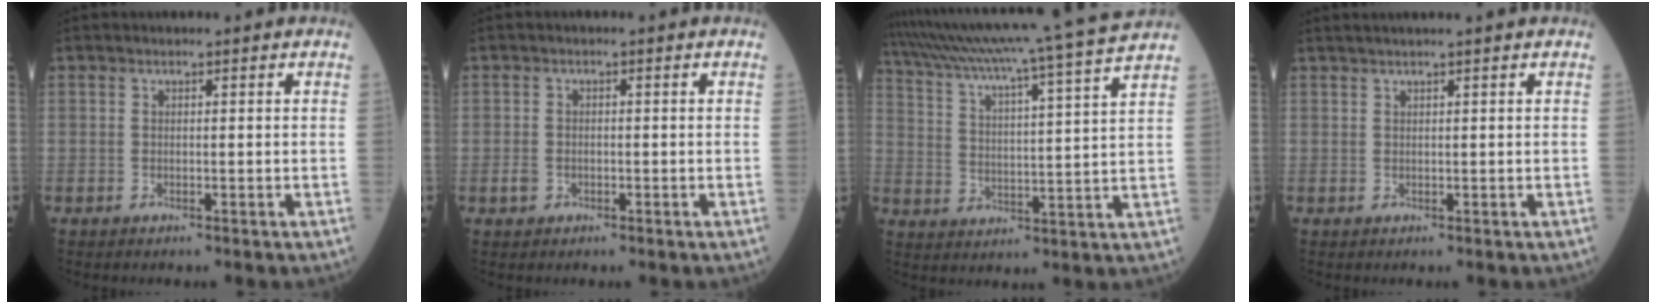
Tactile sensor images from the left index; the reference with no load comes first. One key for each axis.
{"total": 1.5, "fx": -0.7, "fy": 1.2, "fz": 0.5, "tx": -0.016, "ty": 0.003, "tz": -0.008}
{"total": 17.9, "fx": 15.8, "fy": -3.0, "fz": 7.9, "tx": -0.144, "ty": -0.036, "tz": 0.223}
{"total": 2.9, "fx": 2.4, "fy": -0.8, "fz": 1.4, "tx": -0.012, "ty": 0.021, "tz": 0.046}